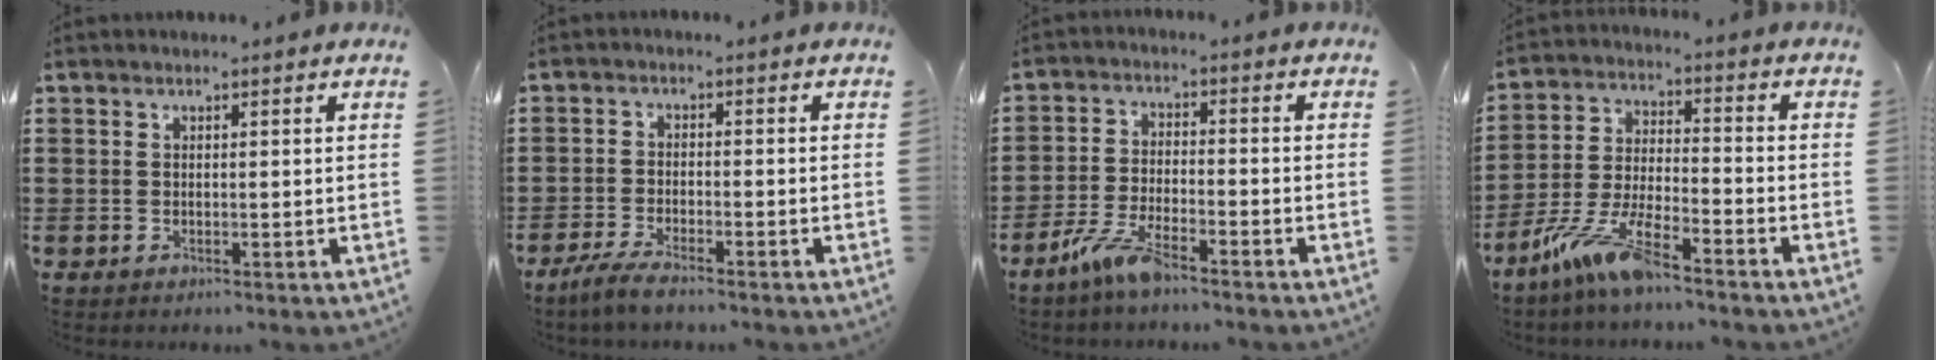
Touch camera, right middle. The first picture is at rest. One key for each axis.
{"total": 3.5, "fx": -3.0, "fy": 0.4, "fz": 1.6, "tx": -0.042, "ty": -0.002, "tz": -0.063}
{"total": 5.8, "fx": -4.4, "fy": 0.9, "fz": 3.6, "tx": -0.084, "ty": -0.009, "tz": -0.086}
{"total": 9.3, "fx": -7.2, "fy": 1.0, "fz": 5.8, "tx": -0.135, "ty": -0.008, "tz": -0.144}